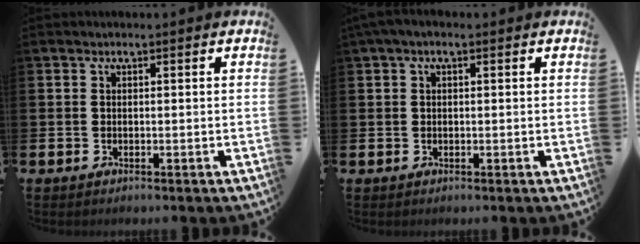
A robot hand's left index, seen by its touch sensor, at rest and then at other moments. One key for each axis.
{"total": 1.0, "fx": 0.2, "fy": 0.4, "fz": 0.9, "tx": -0.013, "ty": 0.005, "tz": 0.001}